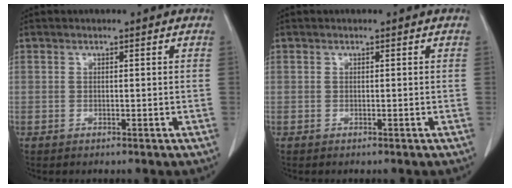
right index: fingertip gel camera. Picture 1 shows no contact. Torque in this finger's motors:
{"motor_torque": [0.11, -0.05, -0.02, 0.00]}